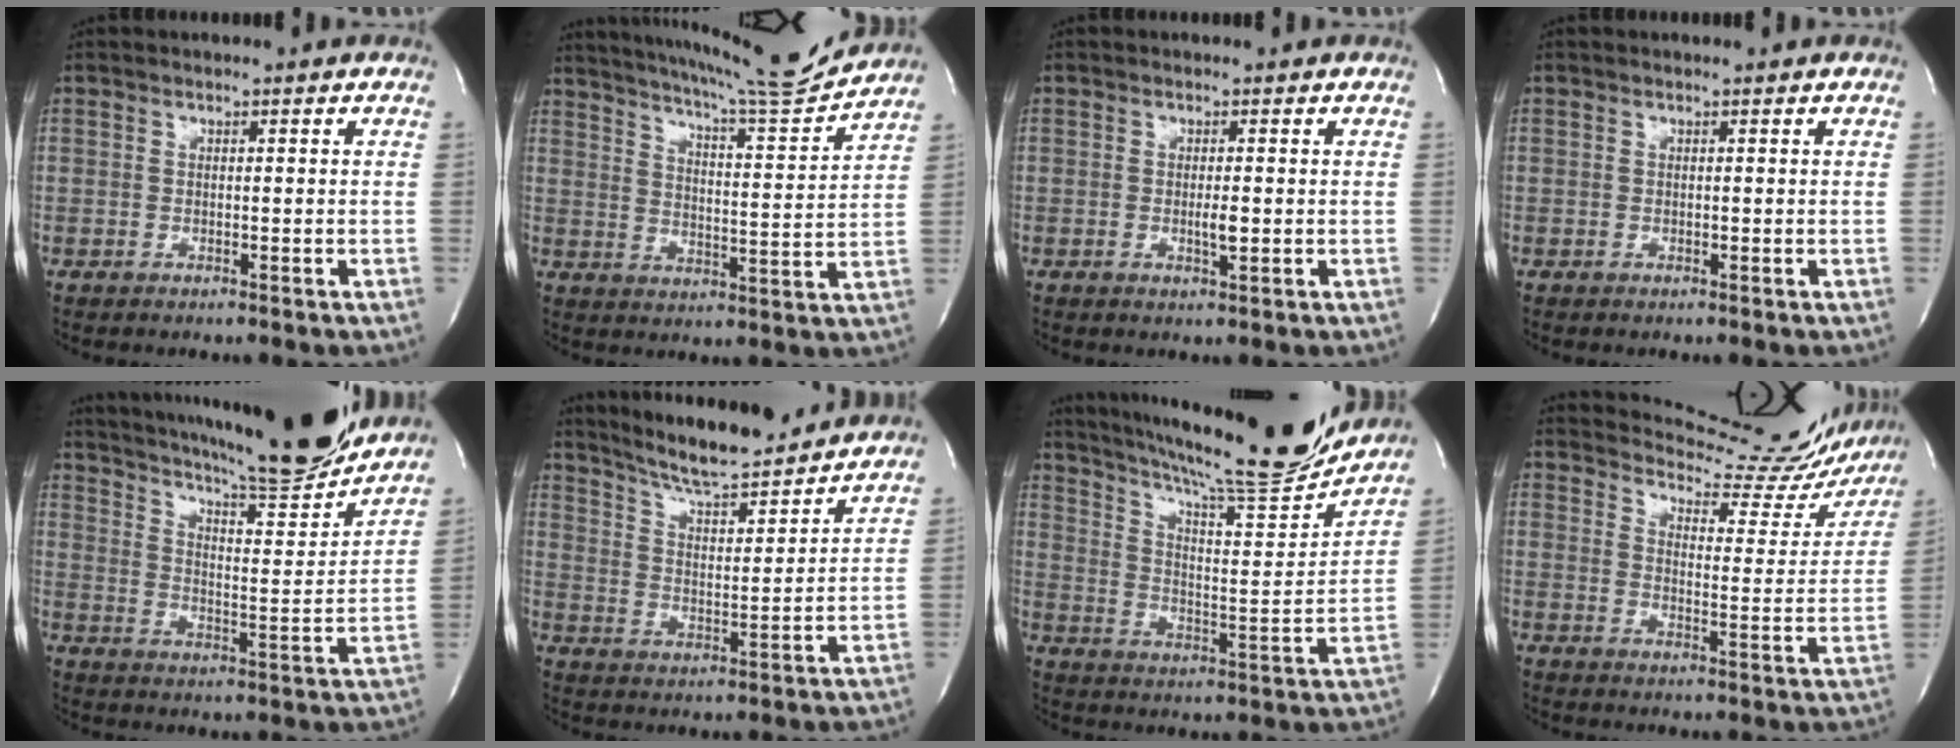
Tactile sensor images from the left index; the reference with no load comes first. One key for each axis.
{"total": 15.1, "fx": 14.2, "fy": -0.9, "fz": 5.2, "tx": -0.089, "ty": -0.041, "tz": 0.199}
{"total": 1.6, "fx": -0.5, "fy": 0.3, "fz": 1.5, "tx": -0.031, "ty": -0.007, "tz": -0.006}
{"total": 0.0}
{"total": 21.0, "fx": 18.5, "fy": 1.5, "fz": 9.8, "tx": -0.167, "ty": -0.036, "tz": 0.260}
{"total": 15.0, "fx": 13.7, "fy": 1.3, "fz": 5.8, "tx": -0.101, "ty": -0.005, "tz": 0.214}
{"total": 21.2, "fx": 18.9, "fy": 1.3, "fz": 9.6, "tx": -0.163, "ty": -0.036, "tz": 0.272}
{"total": 16.2, "fx": 16.0, "fy": 2.1, "fz": 1.7, "tx": -0.016, "ty": -0.079, "tz": 0.182}